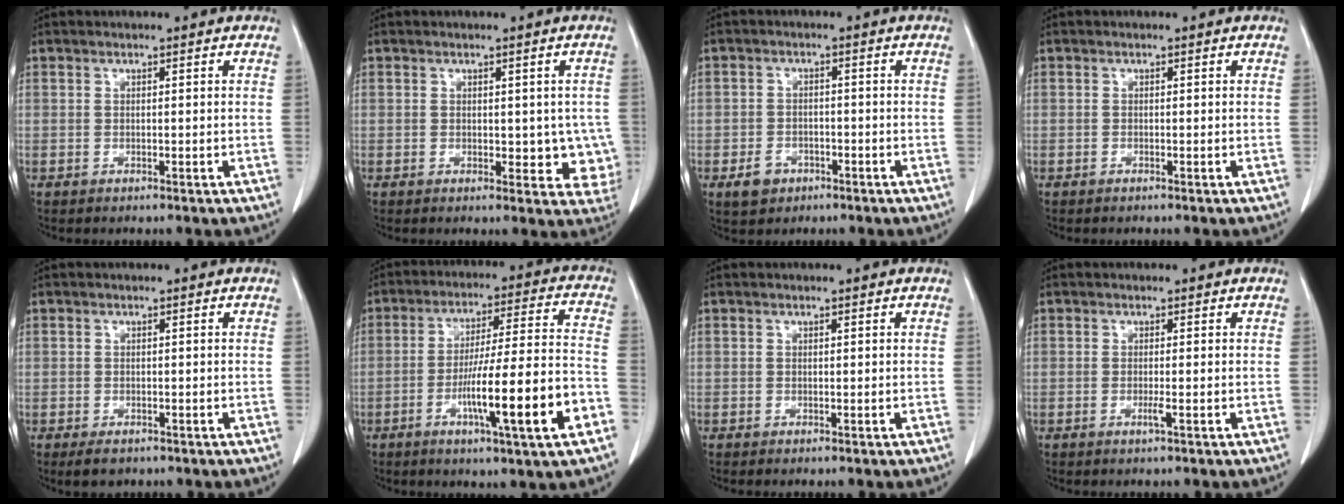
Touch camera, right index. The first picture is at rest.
{"total": 5.7, "force": [-0.1, 3.5, 4.5], "torque": [-0.023, 0.001, 0.004]}
{"total": 3.8, "force": [-2.1, 2.9, 1.2], "torque": [-0.020, 0.007, -0.027]}
{"total": 0.0}
{"total": 2.3, "force": [-1.5, 1.4, 1.1], "torque": [-0.019, -0.002, -0.016]}
{"total": 16.0, "force": [-6.1, 0.4, 14.9], "torque": [-0.241, 0.000, -0.091]}
{"total": 0.0}
{"total": 1.0, "force": [-0.3, -0.2, 1.0], "torque": [-0.018, 0.000, -0.005]}